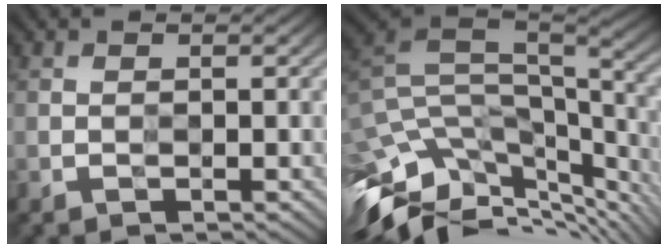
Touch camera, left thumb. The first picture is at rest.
{"total": 14.0, "force": [-5.5, 5.8, 11.5], "torque": [-0.268, 0.001, -0.086]}